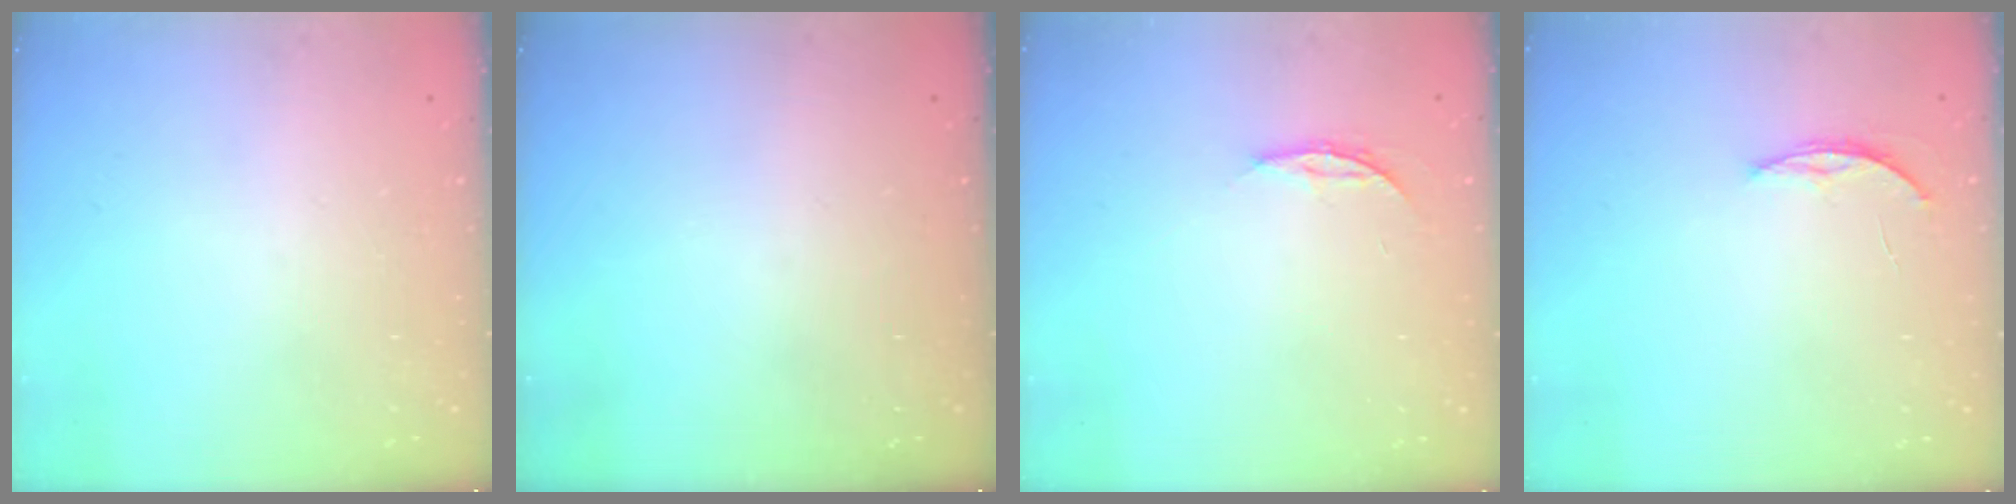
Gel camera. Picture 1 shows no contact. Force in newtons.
{"total": 0.0}
{"total": 3.8, "press": 3.8, "slide": 0.3}
{"total": 3.7, "press": 3.7, "slide": 0.5}